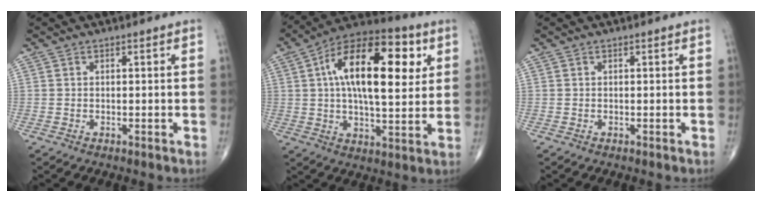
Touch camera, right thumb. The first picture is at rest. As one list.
[{"total": 21.9, "force": [5.4, 9.9, 18.7], "torque": [-0.278, 0.007, 0.073]}, {"total": 0.0}]